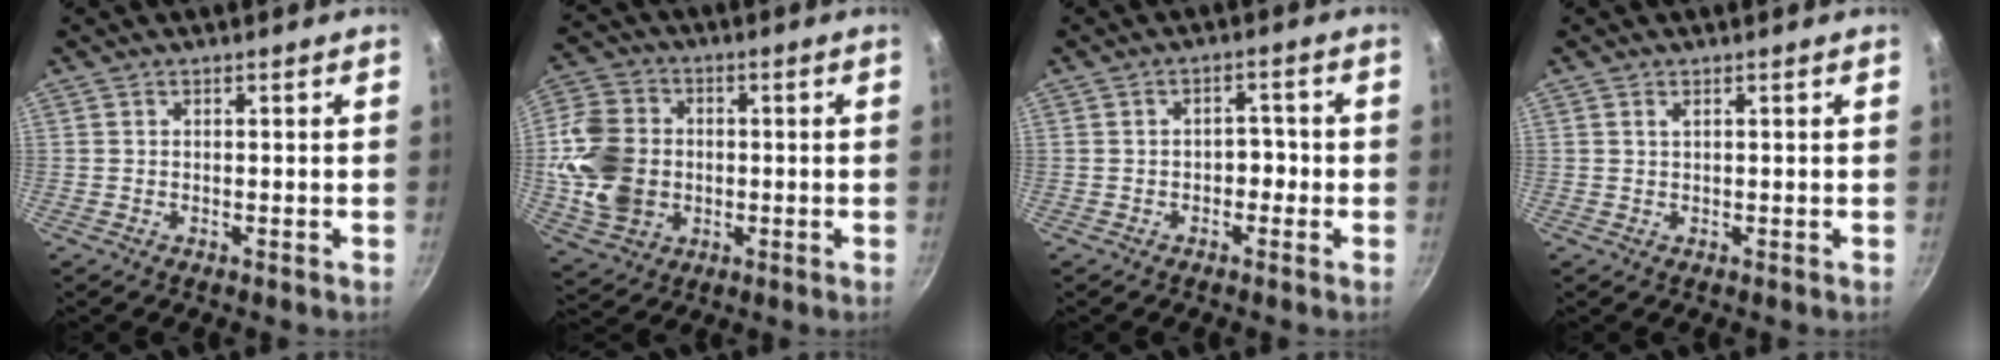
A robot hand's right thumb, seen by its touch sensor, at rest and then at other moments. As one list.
[{"total": 16.3, "force": [-1.0, 13.0, 9.8], "torque": [-0.190, 0.014, -0.020]}, {"total": 3.1, "force": [-1.0, 2.3, 1.9], "torque": [-0.008, 0.015, -0.021]}, {"total": 0.6, "force": [0.3, 0.3, 0.5], "torque": [-0.010, 0.002, 0.007]}]